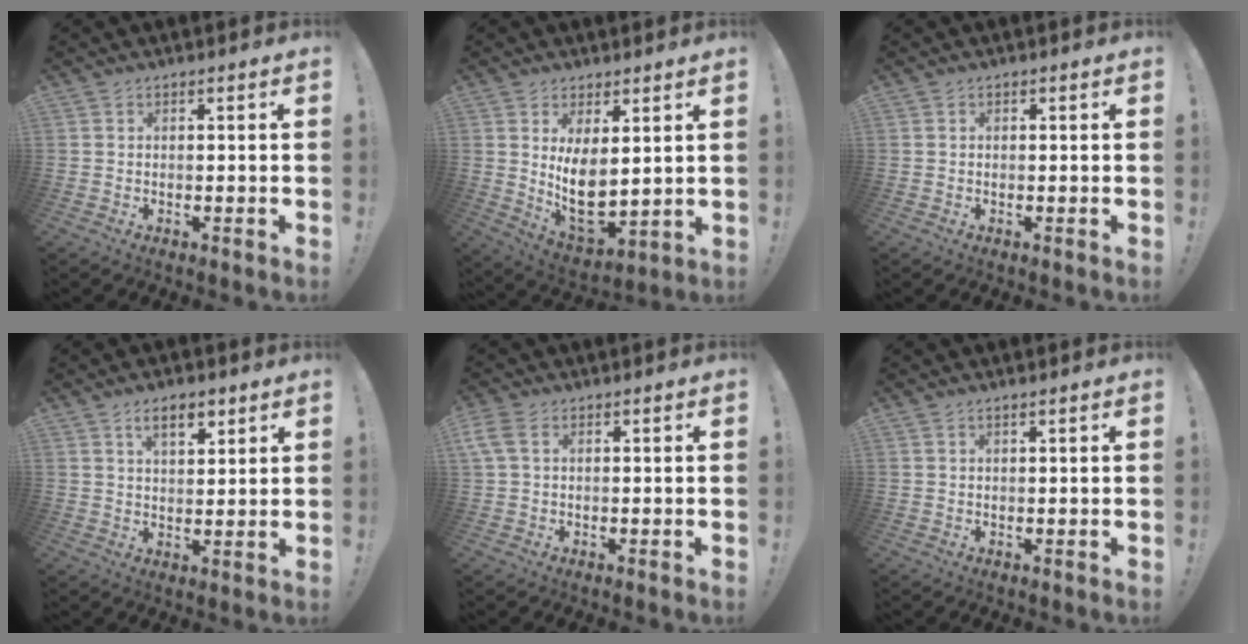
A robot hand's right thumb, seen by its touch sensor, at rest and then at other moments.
{"total": 10.8, "force": [3.2, 5.4, 8.8], "torque": [-0.153, -0.050, 0.065]}
{"total": 0.0}
{"total": 7.4, "force": [4.2, 3.6, 4.9], "torque": [-0.070, -0.011, 0.072]}
{"total": 4.1, "force": [1.4, 2.2, 3.1], "torque": [-0.069, 0.006, 0.028]}
{"total": 0.8, "force": [0.7, 0.2, 0.3], "torque": [-0.015, 0.003, 0.015]}